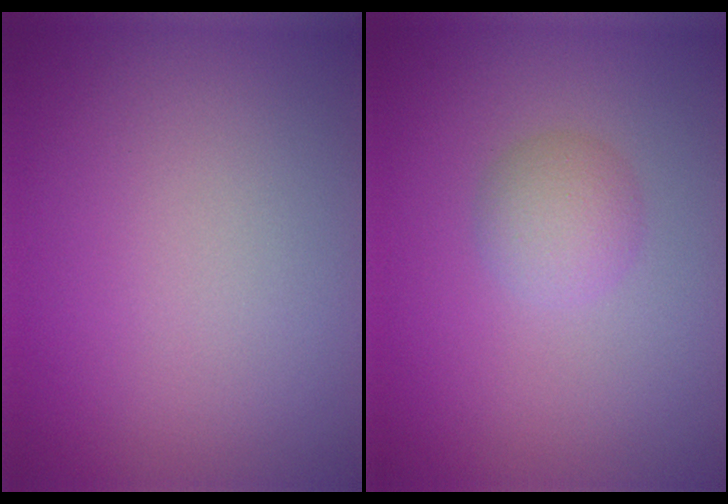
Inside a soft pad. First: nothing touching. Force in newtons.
{"total": 2.2, "press": 2.2, "slide": 0.1}